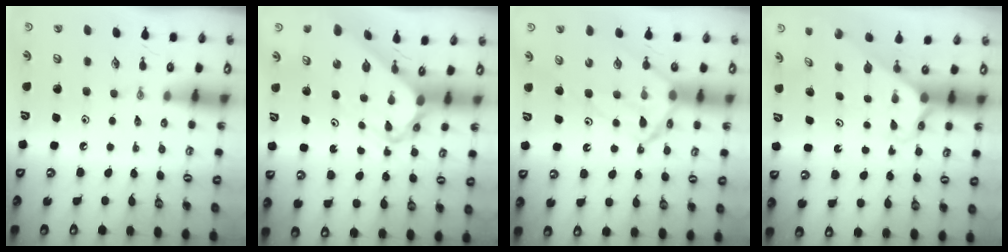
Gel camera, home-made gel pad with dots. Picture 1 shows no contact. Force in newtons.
{"total": 5.9, "press": 5.9, "slide": 0.5}
{"total": 12.4, "press": 12.3, "slide": 1.4}
{"total": 2.4, "press": 2.4, "slide": 0.2}